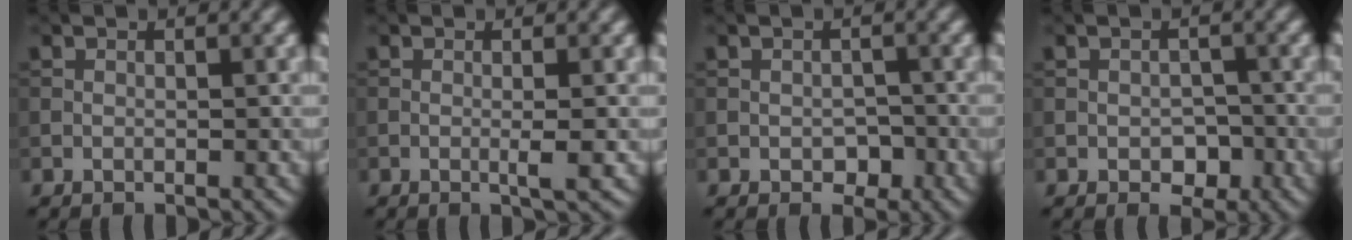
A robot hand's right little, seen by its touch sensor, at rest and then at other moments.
{"total": 1.5, "force": [-0.1, 0.1, 1.5], "torque": [-0.026, -0.003, -0.007]}
{"total": 1.7, "force": [-0.6, 1.2, 1.0], "torque": [-0.016, -0.005, -0.008]}
{"total": 2.2, "force": [-0.7, 1.5, 1.4], "torque": [-0.020, -0.005, -0.010]}